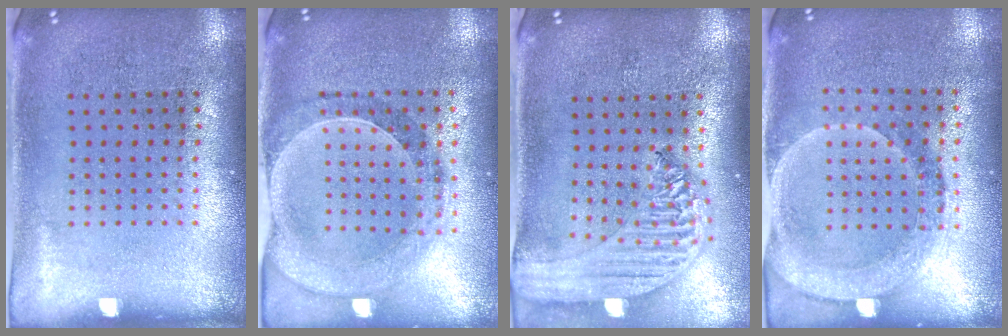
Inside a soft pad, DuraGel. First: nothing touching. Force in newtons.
{"total": 0.6, "press": 0.6, "slide": 0.2}
{"total": 2.2, "press": 2.0, "slide": 1.0}
{"total": 1.9, "press": 1.6, "slide": 0.9}